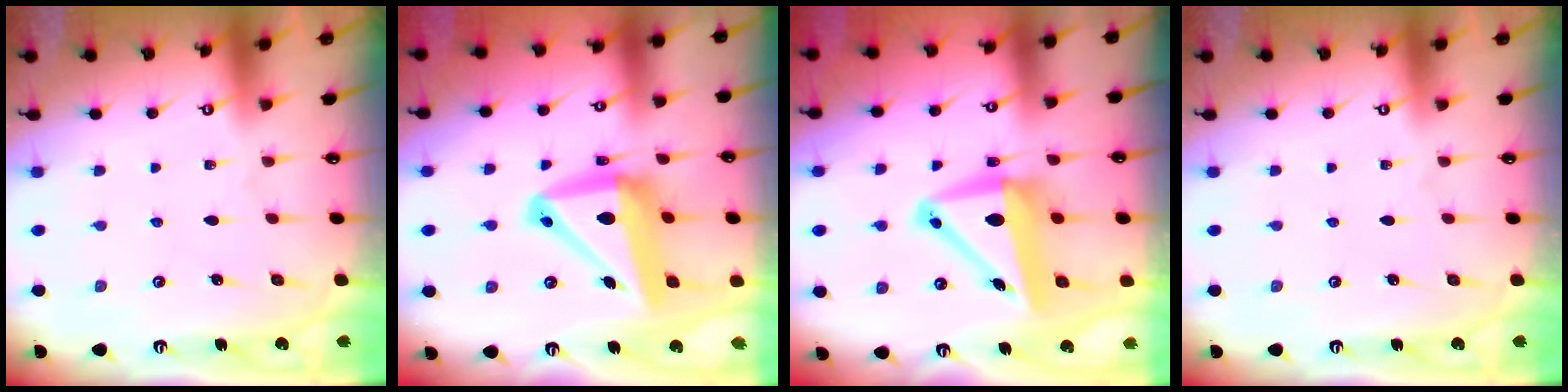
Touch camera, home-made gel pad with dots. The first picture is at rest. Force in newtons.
{"total": 16.1, "press": 15.6, "slide": 3.9}
{"total": 11.4, "press": 10.7, "slide": 4.0}
{"total": 0.0}